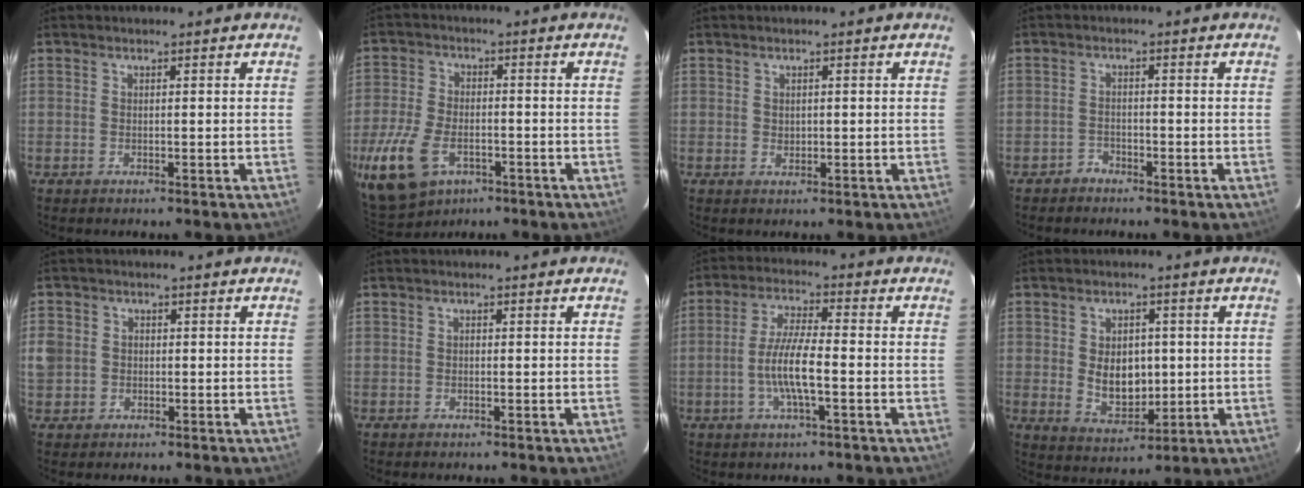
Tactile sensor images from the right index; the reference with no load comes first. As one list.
[{"total": 14.7, "force": [-6.8, 9.0, 9.4], "torque": [-0.235, -0.023, -0.117]}, {"total": 1.0, "force": [0.3, 0.9, 0.3], "torque": [-0.003, 0.001, 0.007]}, {"total": 1.9, "force": [-1.6, 0.9, -0.1], "torque": [0.001, 0.005, -0.031]}, {"total": 4.9, "force": [-0.7, 4.6, 1.7], "torque": [-0.044, 0.005, -0.011]}, {"total": 0.0}, {"total": 7.8, "force": [-2.2, 1.2, 7.4], "torque": [-0.149, 0.000, -0.043]}, {"total": 8.1, "force": [0.3, 5.6, 5.9], "torque": [-0.108, -0.004, 0.020]}]